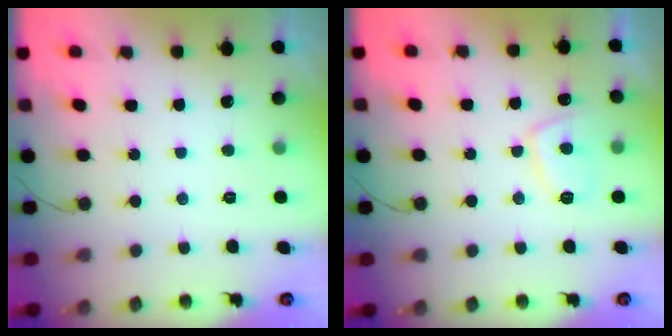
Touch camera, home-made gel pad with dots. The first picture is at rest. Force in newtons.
{"total": 6.2, "press": 6.1, "slide": 1.0}